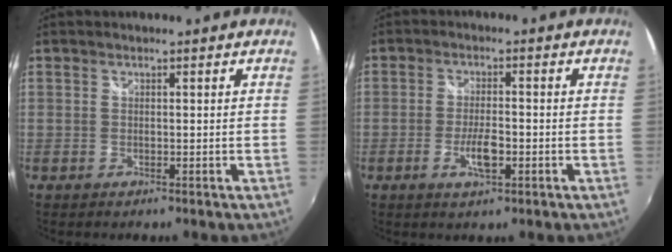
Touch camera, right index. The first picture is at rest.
{"total": 4.8, "force": [-1.9, 1.7, 4.1], "torque": [-0.086, -0.003, -0.034]}